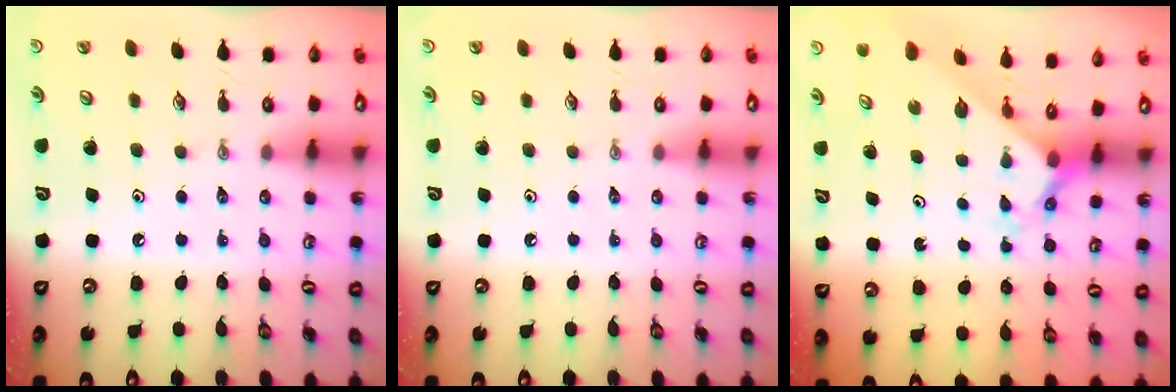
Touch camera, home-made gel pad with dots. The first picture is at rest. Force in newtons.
{"total": 0.0}
{"total": 2.1, "press": 2.1, "slide": 0.2}